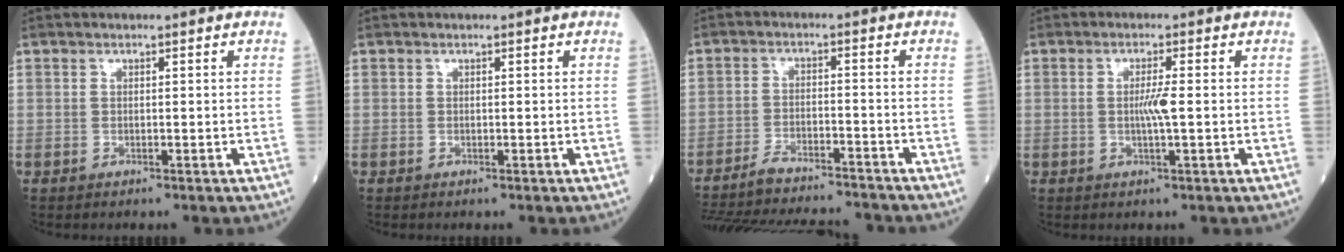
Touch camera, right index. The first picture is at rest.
{"total": 0.0}
{"total": 16.7, "force": [-15.6, 2.0, 5.7], "torque": [-0.124, -0.014, -0.226]}
{"total": 2.8, "force": [-0.2, -0.2, 2.8], "torque": [-0.053, -0.003, -0.003]}